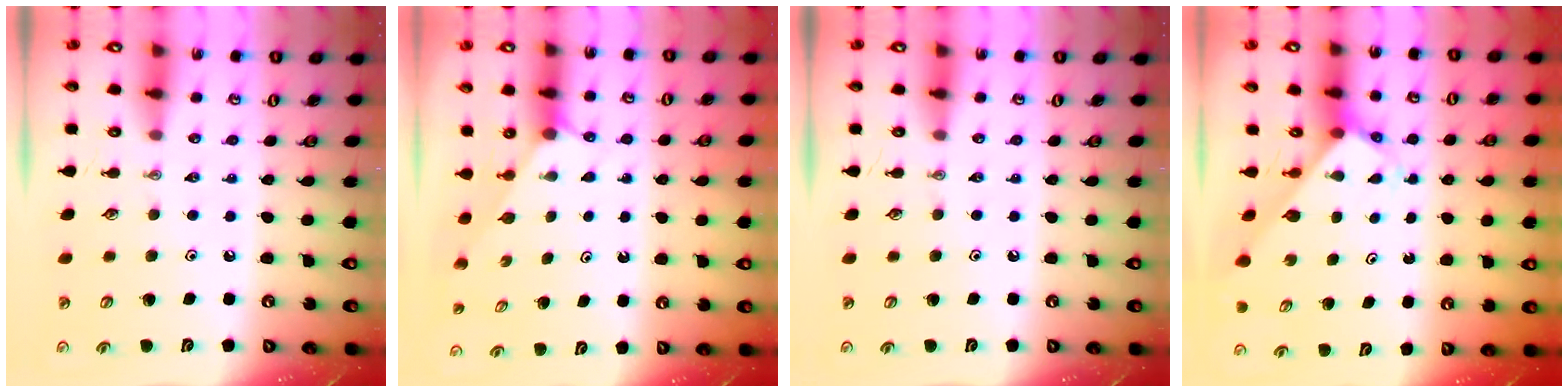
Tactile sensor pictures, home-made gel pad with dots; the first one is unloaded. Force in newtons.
{"total": 1.5, "press": 1.4, "slide": 0.2}
{"total": 0.0}
{"total": 2.9, "press": 2.9, "slide": 0.2}